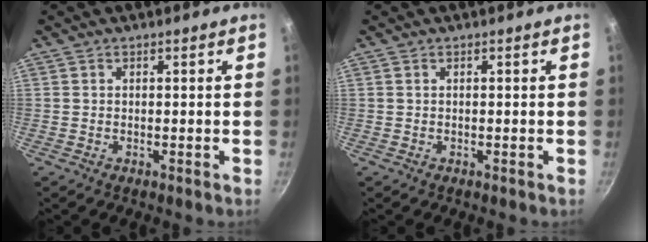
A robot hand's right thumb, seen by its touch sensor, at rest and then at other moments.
{"total": 0.0}